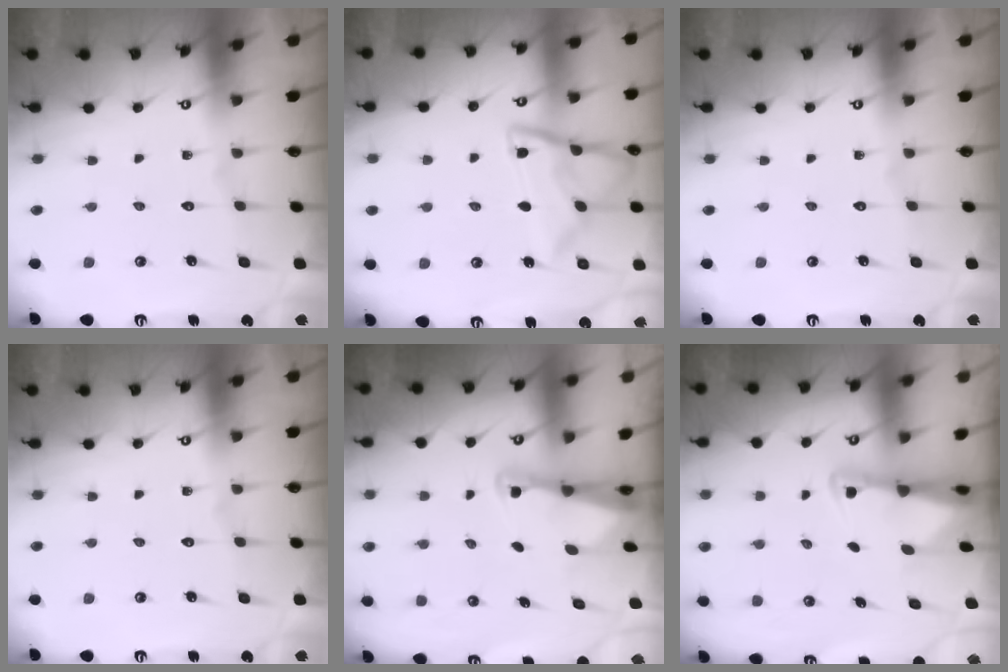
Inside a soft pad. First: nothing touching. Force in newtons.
{"total": 12.6, "press": 12.5, "slide": 1.2}
{"total": 0.0}
{"total": 0.0}
{"total": 2.6, "press": 2.6, "slide": 0.3}
{"total": 2.4, "press": 2.3, "slide": 0.5}